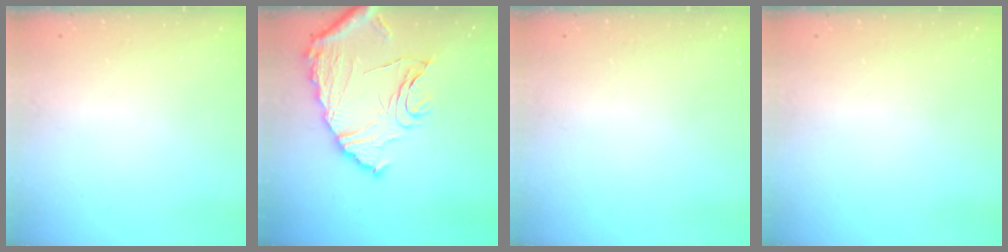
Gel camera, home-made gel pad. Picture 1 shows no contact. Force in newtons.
{"total": 16.7, "press": 16.6, "slide": 1.3}
{"total": 0.0}
{"total": 0.0}